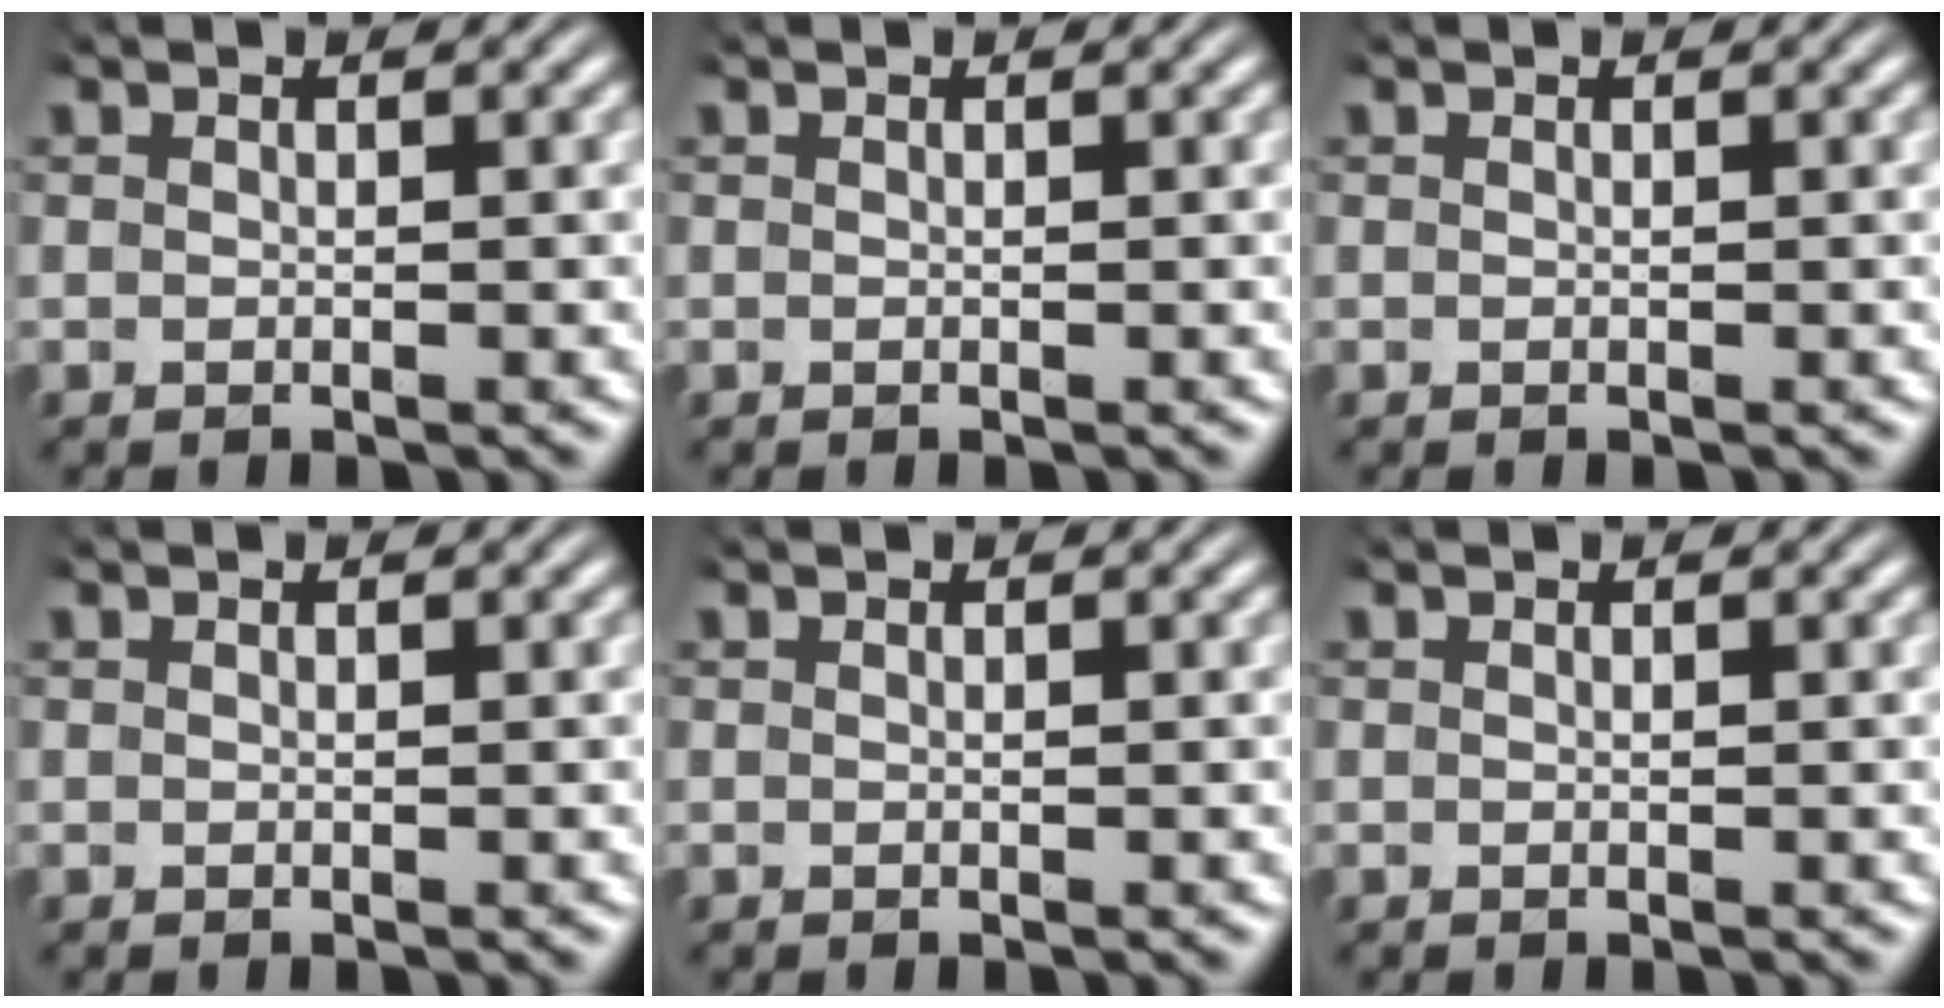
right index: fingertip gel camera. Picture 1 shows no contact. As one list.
[{"total": 0.0}, {"total": 0.0}, {"total": 0.0}, {"total": 0.0}, {"total": 0.0}]